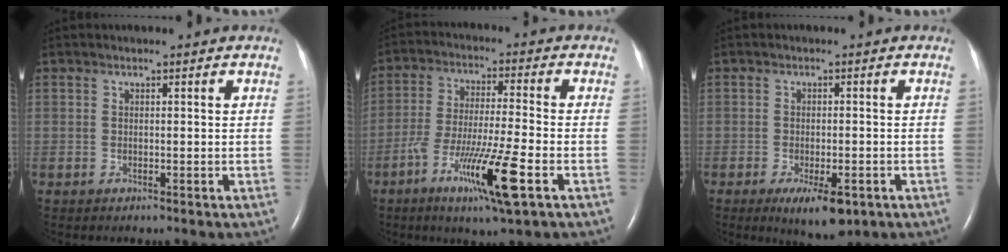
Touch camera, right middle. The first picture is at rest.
{"total": 11.9, "force": [-5.6, 0.0, 10.6], "torque": [-0.202, -0.022, -0.099]}
{"total": 6.3, "force": [-3.4, 1.9, 5.0], "torque": [-0.081, -0.012, -0.044]}